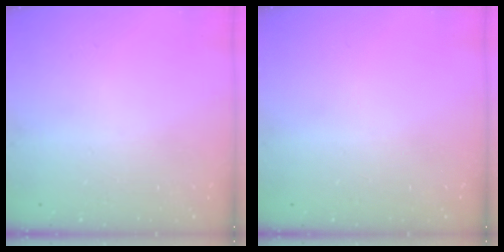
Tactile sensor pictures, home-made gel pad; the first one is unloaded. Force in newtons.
{"total": 0.0}